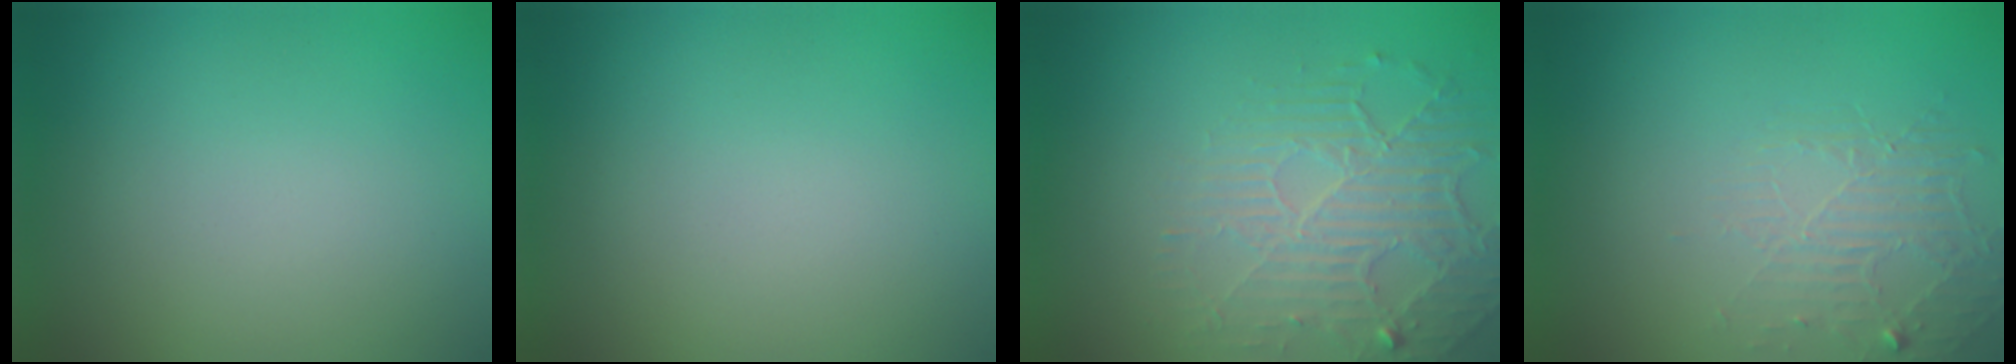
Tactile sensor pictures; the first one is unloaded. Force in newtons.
{"total": 0.0}
{"total": 3.1, "press": 2.8, "slide": 1.4}
{"total": 1.8, "press": 0.8, "slide": 1.6}